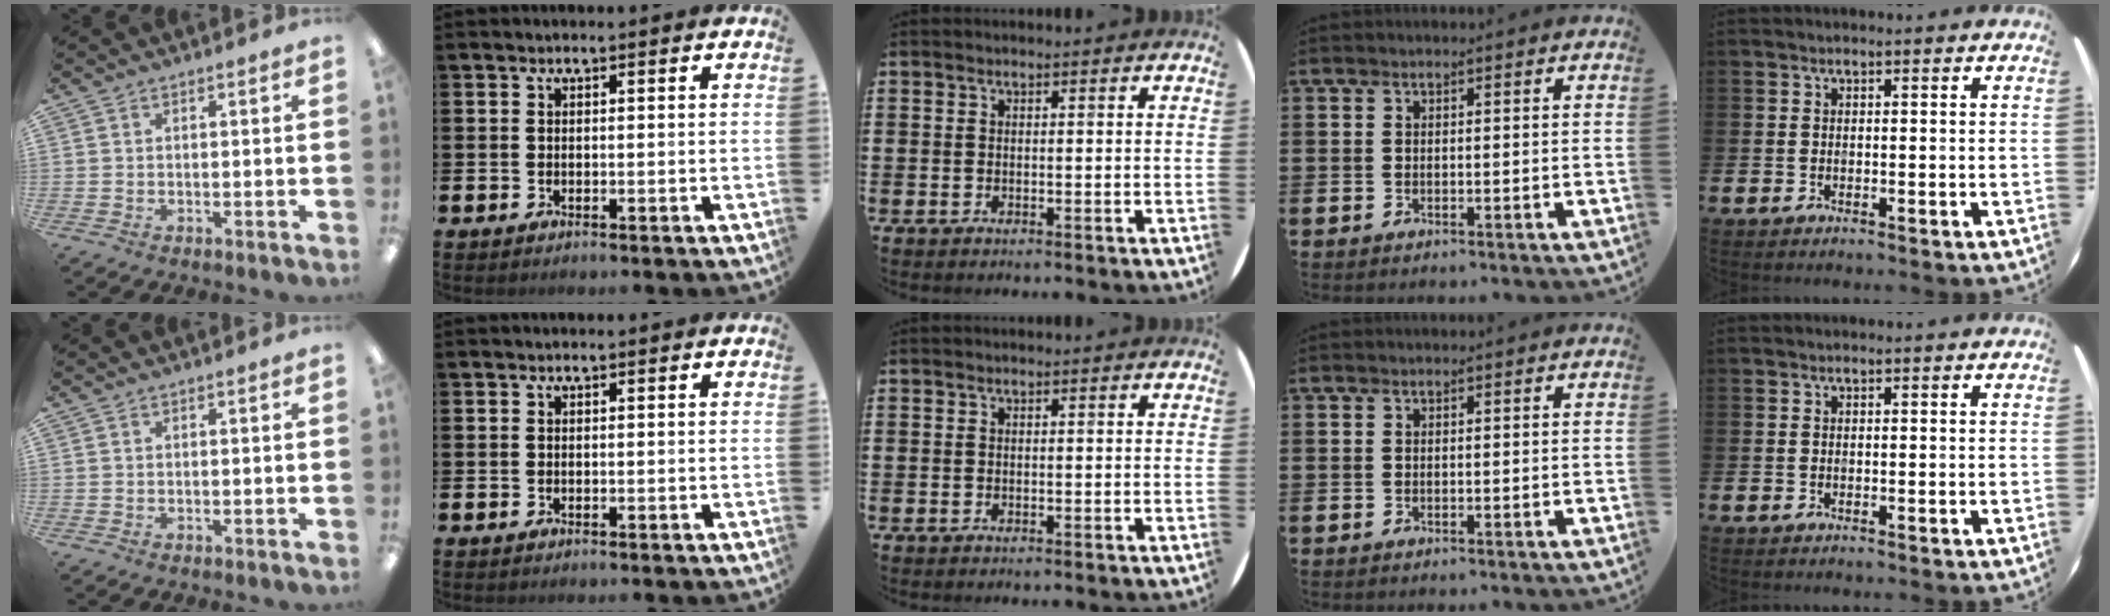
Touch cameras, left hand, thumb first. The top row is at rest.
{}